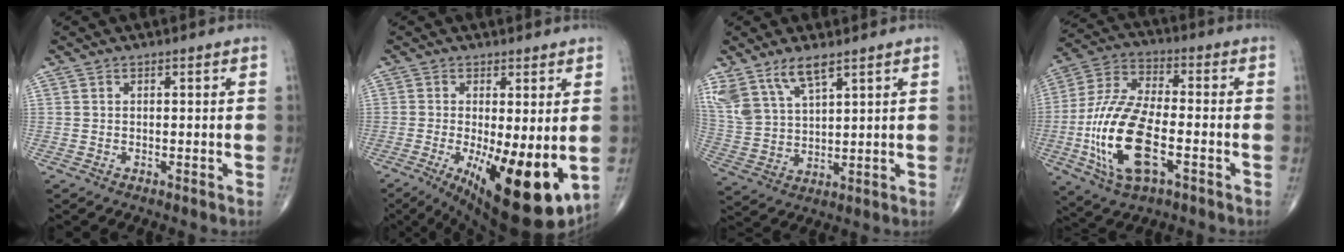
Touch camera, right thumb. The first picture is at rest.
{"total": 17.0, "force": [-3.5, 5.7, 15.6], "torque": [-0.215, -0.033, -0.031]}
{"total": 10.1, "force": [6.9, 3.7, 6.3], "torque": [-0.129, -0.020, 0.151]}
{"total": 18.3, "force": [-4.9, 8.1, 15.6], "torque": [-0.327, 0.019, -0.088]}